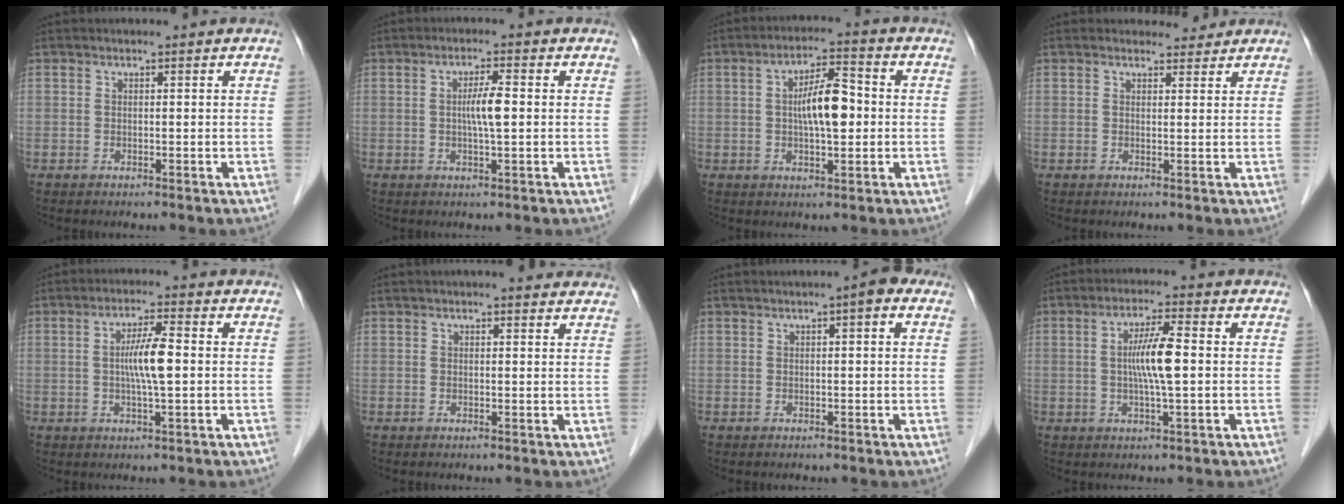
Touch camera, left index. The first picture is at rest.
{"total": 3.7, "force": [0.0, 0.2, 3.7], "torque": [-0.068, -0.001, 0.000]}
{"total": 7.4, "force": [0.0, 2.1, 7.1], "torque": [-0.128, 0.014, -0.001]}
{"total": 2.1, "force": [2.0, 0.8, -0.2], "torque": [0.001, -0.002, 0.023]}
{"total": 5.5, "force": [0.1, 0.4, 5.5], "torque": [-0.106, 0.001, -0.003]}
{"total": 5.6, "force": [5.0, 1.0, 2.5], "torque": [-0.024, 0.016, 0.049]}
{"total": 2.8, "force": [1.4, 0.5, 2.4], "torque": [-0.031, 0.008, 0.013]}
{"total": 6.2, "force": [0.2, 0.3, 6.2], "torque": [-0.118, 0.001, -0.001]}